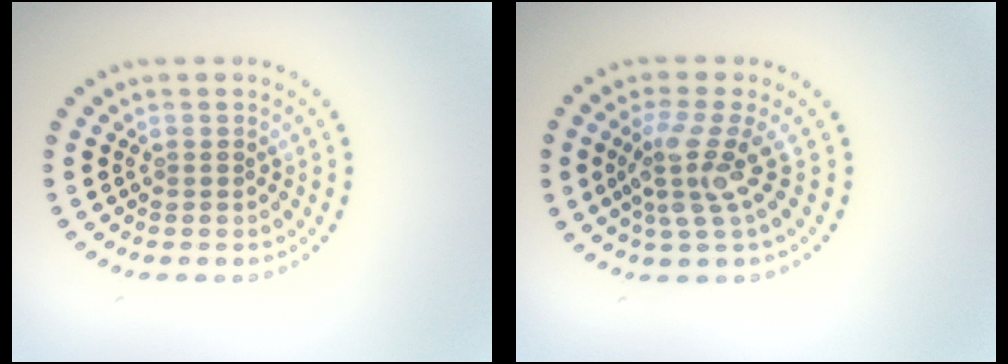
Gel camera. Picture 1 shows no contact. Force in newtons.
{"total": 3.6, "press": 2.4, "slide": 2.6}